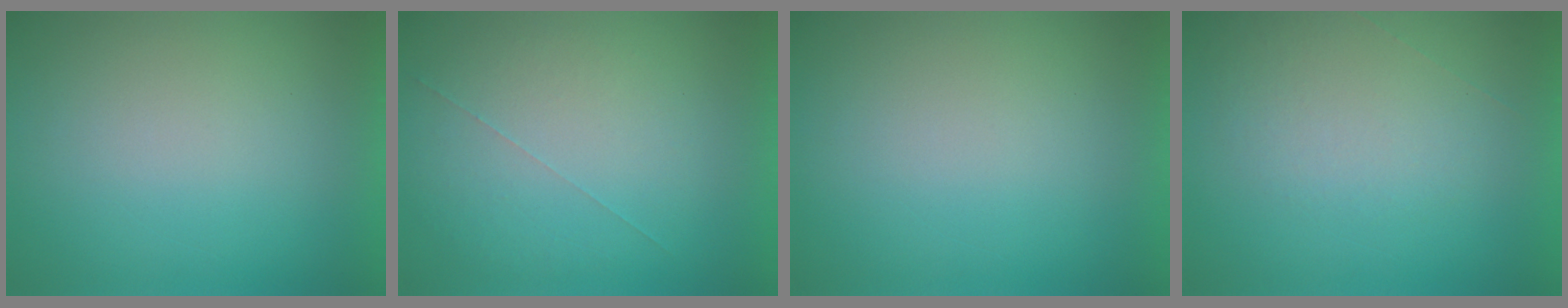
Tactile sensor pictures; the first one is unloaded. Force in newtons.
{"total": 1.0}
{"total": 0.0}
{"total": 1.0}